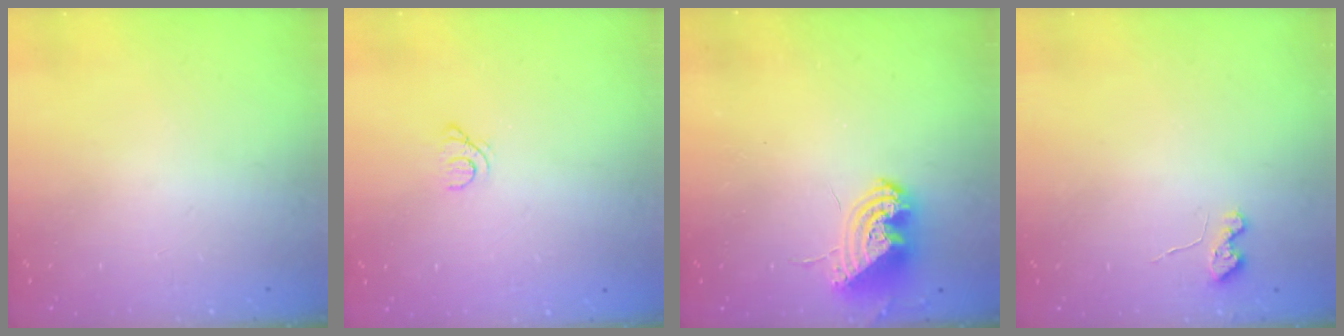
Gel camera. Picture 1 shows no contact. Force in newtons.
{"total": 1.7, "press": 1.6, "slide": 0.1}
{"total": 10.0, "press": 9.9, "slide": 0.5}
{"total": 3.6, "press": 3.6, "slide": 0.5}